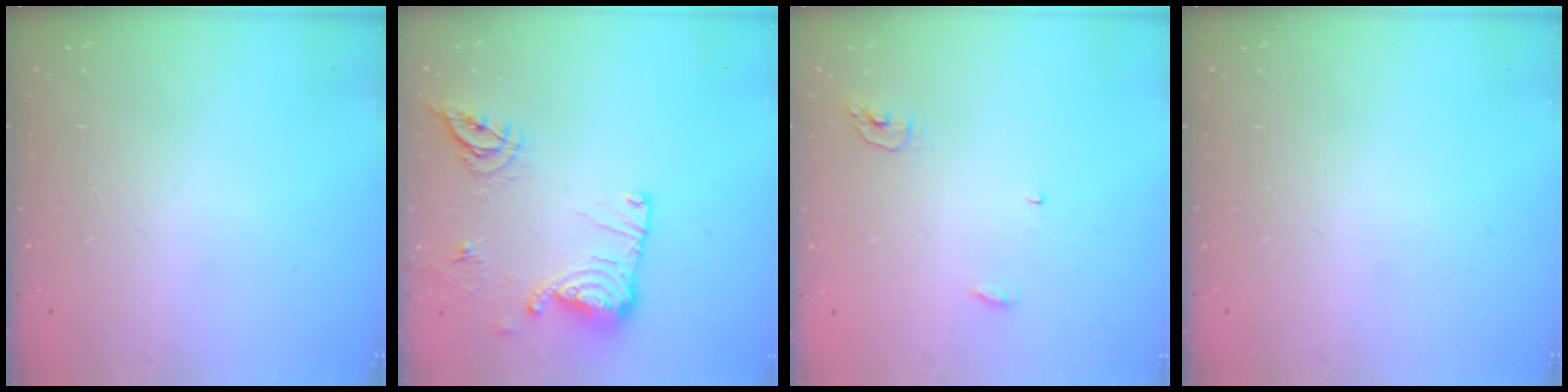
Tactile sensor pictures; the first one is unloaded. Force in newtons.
{"total": 14.9, "press": 14.9, "slide": 0.4}
{"total": 3.8, "press": 3.8, "slide": 0.5}
{"total": 0.0}